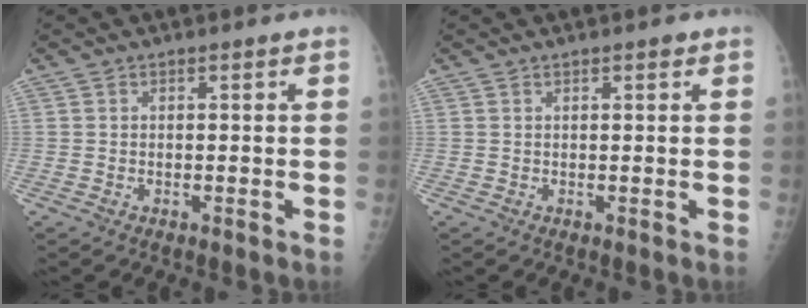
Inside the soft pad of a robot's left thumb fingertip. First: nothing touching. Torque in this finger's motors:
{"motor_torque": [-0.04, -0.03, 0.19, 0.07, -0.02]}